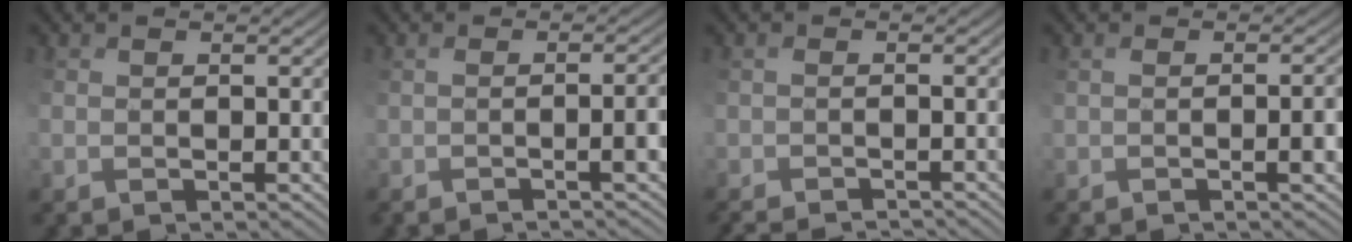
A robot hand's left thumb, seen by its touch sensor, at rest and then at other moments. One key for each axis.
{"total": 4.1, "fx": -2.1, "fy": 0.0, "fz": 3.5, "tx": -0.032, "ty": 0.005, "tz": -0.021}
{"total": 3.9, "fx": -3.6, "fy": 0.0, "fz": 1.5, "tx": -0.019, "ty": -0.001, "tz": -0.050}
{"total": 2.8, "fx": -1.4, "fy": 0.1, "fz": 2.4, "tx": -0.027, "ty": 0.003, "tz": -0.015}